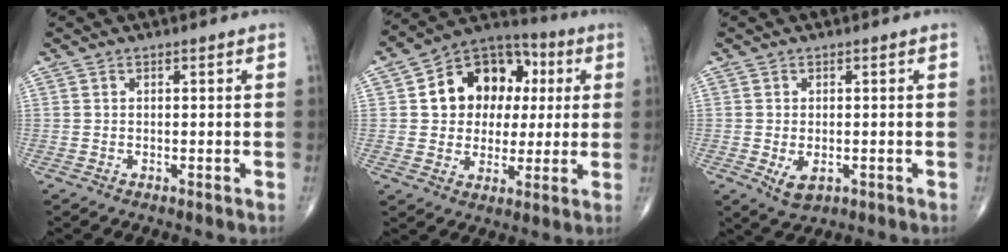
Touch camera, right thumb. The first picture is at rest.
{"total": 15.7, "force": [3.1, 12.1, 9.6], "torque": [-0.099, 0.017, 0.043]}
{"total": 3.7, "force": [-1.1, 2.2, 2.8], "torque": [-0.042, -0.005, -0.009]}